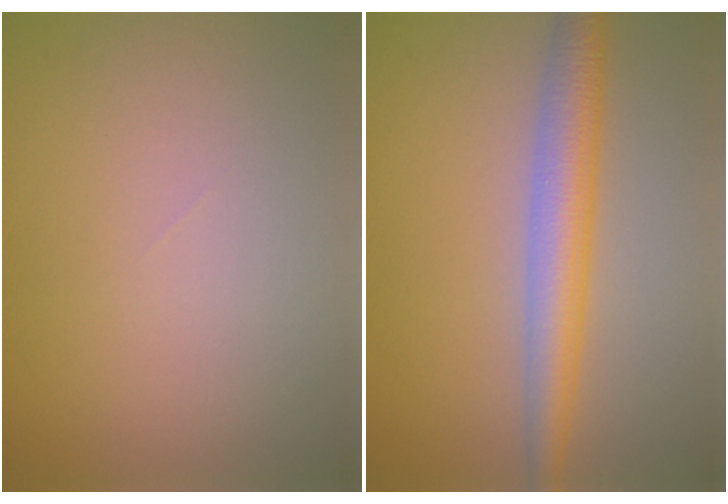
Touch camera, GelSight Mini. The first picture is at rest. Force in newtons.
{"total": 4.8, "press": 4.8, "slide": 0.1}